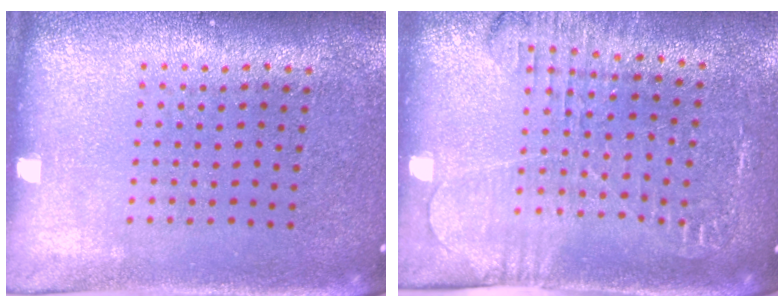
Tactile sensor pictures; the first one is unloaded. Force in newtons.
{"total": 1.9, "press": 1.9, "slide": 0.1}